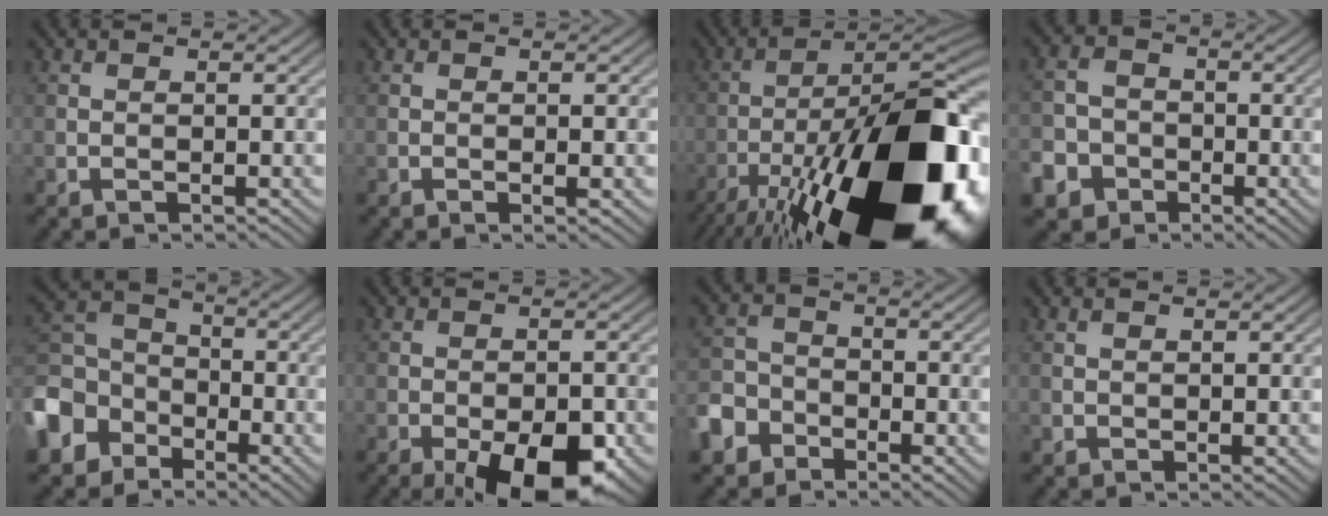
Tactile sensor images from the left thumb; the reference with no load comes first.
{"total": 1.0, "force": [-0.2, 0.1, 0.9], "torque": [-0.017, -0.001, -0.005]}
{"total": 23.5, "force": [-12.3, 8.1, 18.3], "torque": [-0.298, -0.024, -0.183]}
{"total": 6.7, "force": [-3.4, 5.6, 1.5], "torque": [-0.041, -0.019, -0.081]}
{"total": 10.5, "force": [-5.0, 8.1, 4.5], "torque": [-0.141, -0.018, -0.116]}
{"total": 11.6, "force": [-6.2, 4.5, 8.7], "torque": [-0.121, -0.005, -0.089]}
{"total": 6.3, "force": [-3.7, 4.5, 2.3], "torque": [-0.054, -0.009, -0.082]}
{"total": 0.7, "force": [0.7, 0.2, 0.0], "torque": [-0.002, 0.001, 0.014]}